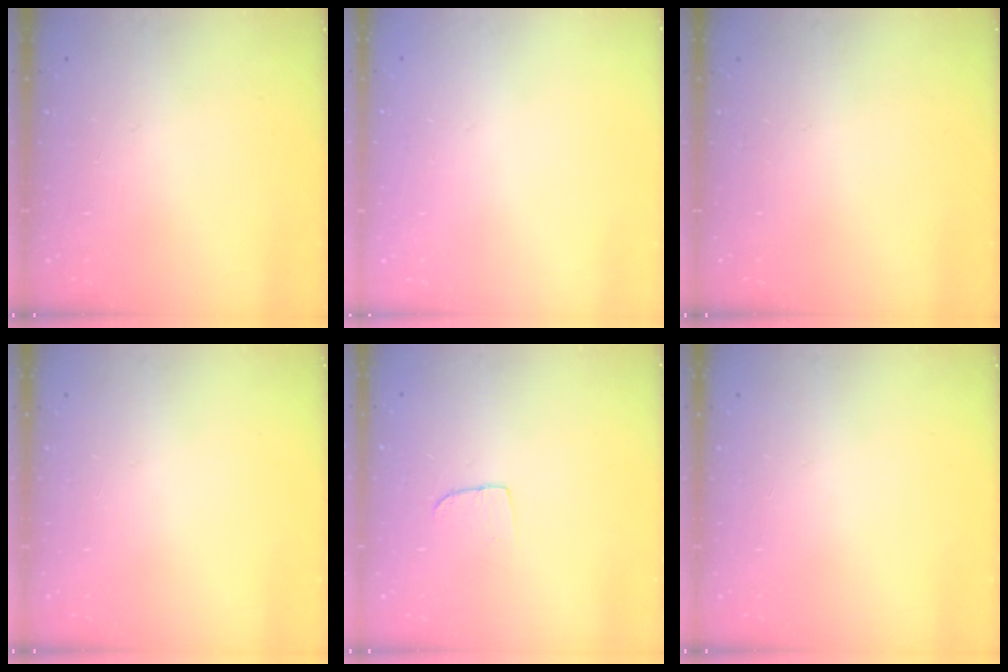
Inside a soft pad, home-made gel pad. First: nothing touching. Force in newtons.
{"total": 0.0}
{"total": 0.0}
{"total": 0.0}
{"total": 3.8, "press": 3.8, "slide": 0.4}
{"total": 0.0}